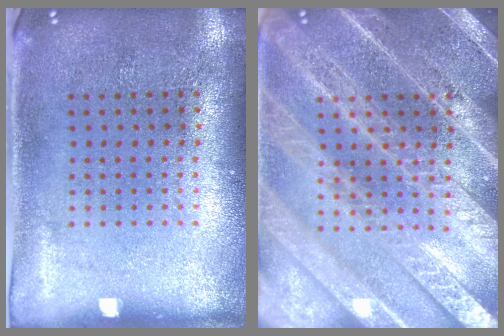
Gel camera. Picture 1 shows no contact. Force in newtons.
{"total": 5.1, "press": 5.0, "slide": 0.6}